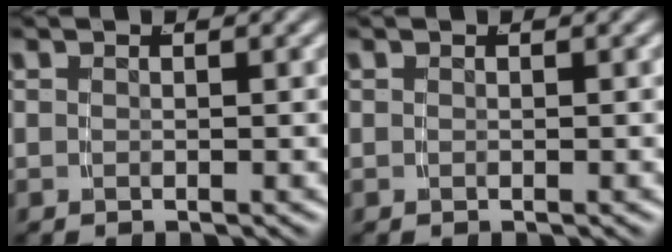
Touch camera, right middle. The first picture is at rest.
{"total": 0.0}